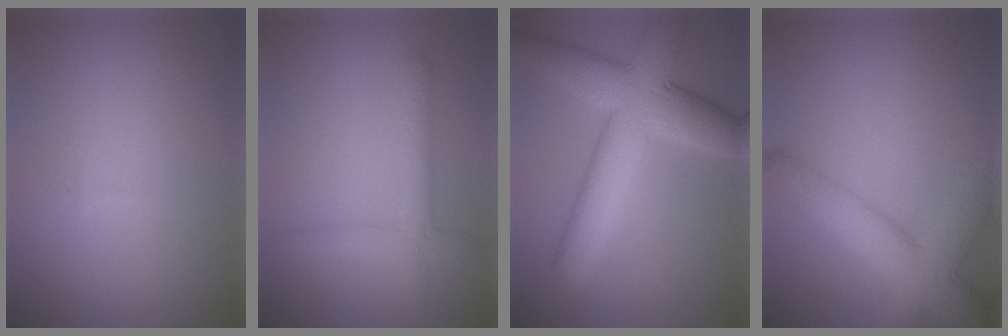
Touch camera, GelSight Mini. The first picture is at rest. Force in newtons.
{"total": 2.7, "press": 2.7, "slide": 0.2}
{"total": 8.5, "press": 8.5, "slide": 0.6}
{"total": 8.0, "press": 8.0, "slide": 0.4}